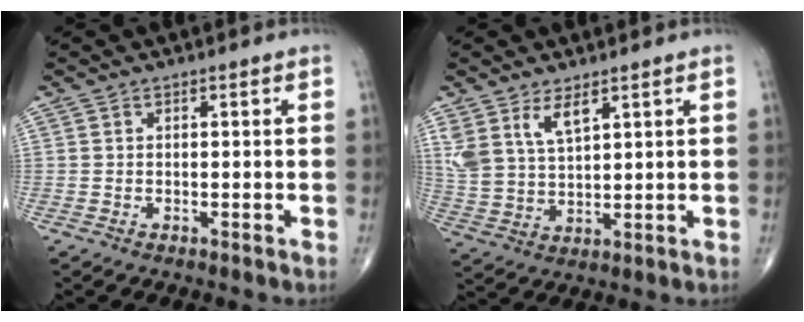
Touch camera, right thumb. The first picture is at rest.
{"total": 7.6, "force": [4.5, 3.3, 5.2], "torque": [-0.099, -0.021, 0.099]}